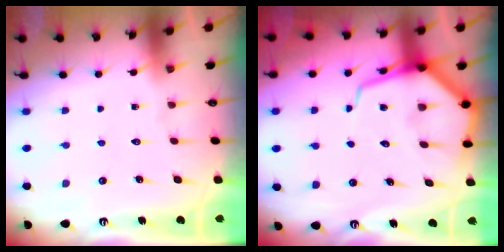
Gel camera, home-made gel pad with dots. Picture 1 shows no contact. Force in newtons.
{"total": 8.8, "press": 8.8, "slide": 1.0}